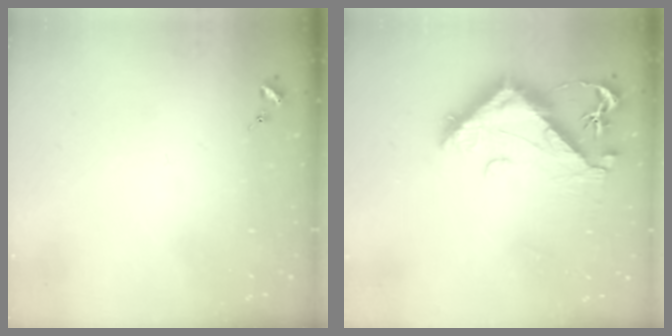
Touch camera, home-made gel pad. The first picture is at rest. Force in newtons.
{"total": 12.3, "press": 12.2, "slide": 1.5}